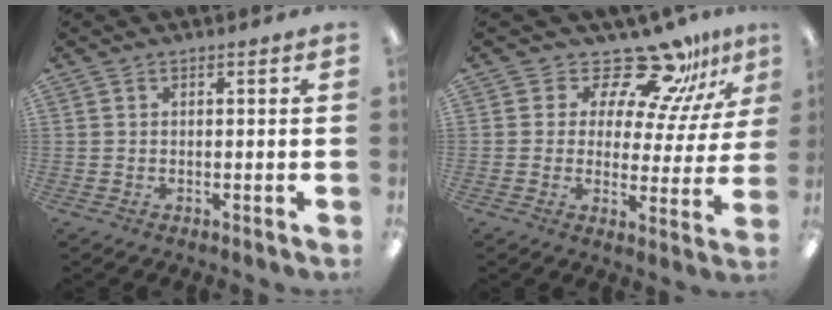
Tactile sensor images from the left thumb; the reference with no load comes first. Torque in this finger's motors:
{"motor_torque": [-0.08, 0.53, -0.41, 0.07, -0.06]}